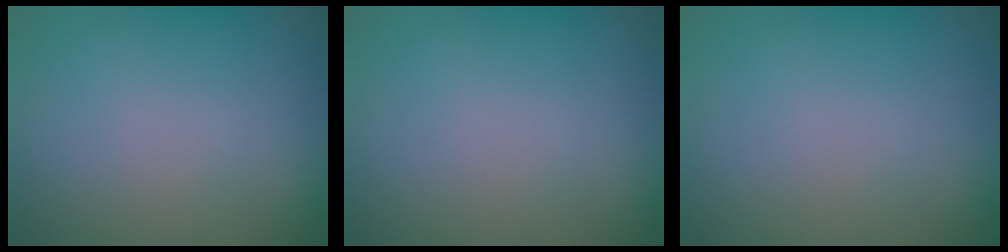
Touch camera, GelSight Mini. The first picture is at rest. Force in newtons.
{"total": 0.0}
{"total": 0.0}